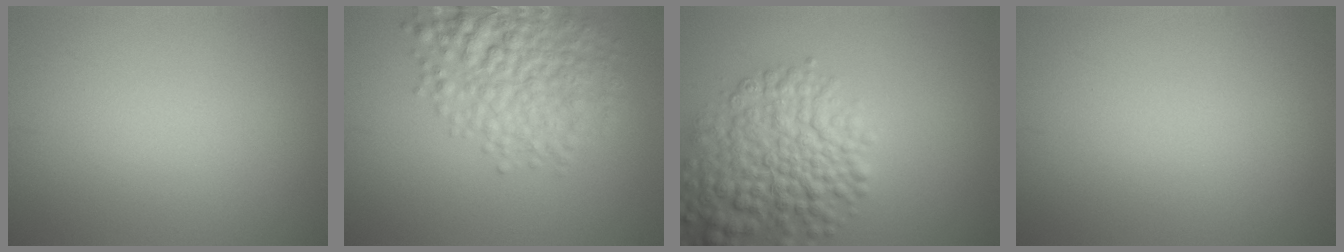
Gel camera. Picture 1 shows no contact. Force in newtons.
{"total": 6.4, "press": 6.4, "slide": 0.2}
{"total": 7.2, "press": 7.2, "slide": 0.3}
{"total": 0.0}